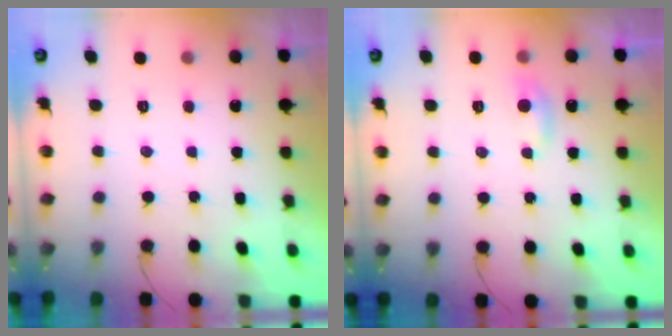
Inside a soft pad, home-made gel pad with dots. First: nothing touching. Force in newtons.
{"total": 4.0, "press": 3.9, "slide": 0.5}